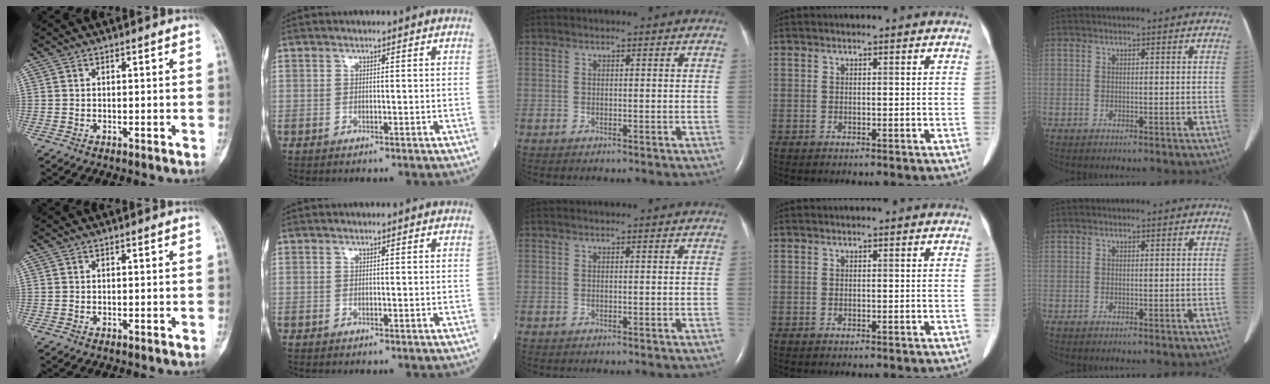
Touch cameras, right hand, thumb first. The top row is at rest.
{}